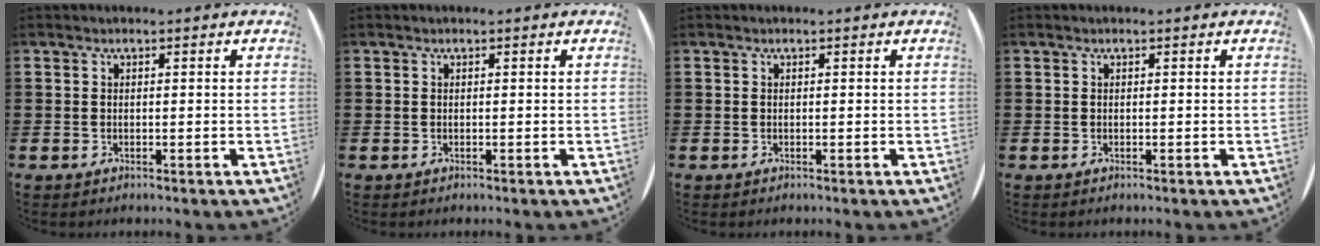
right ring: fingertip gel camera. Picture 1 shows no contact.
{"total": 0.0}
{"total": 0.0}
{"total": 0.0}